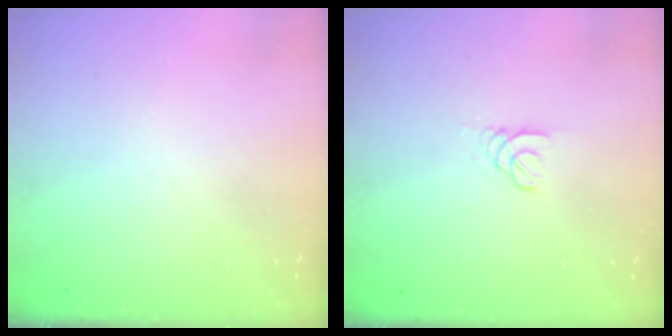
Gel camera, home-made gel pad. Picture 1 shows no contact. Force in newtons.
{"total": 1.8, "press": 1.8, "slide": 0.2}